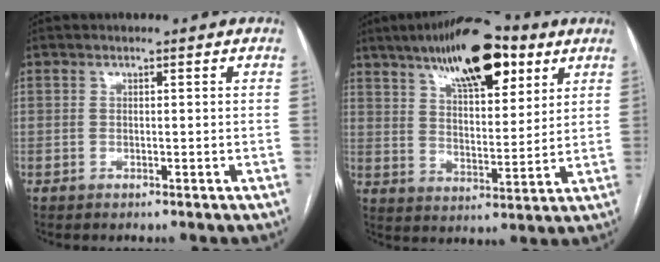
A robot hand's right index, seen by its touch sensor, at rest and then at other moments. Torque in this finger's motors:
{"motor_torque": [1.08, 1.06, 0.35, 0.13]}